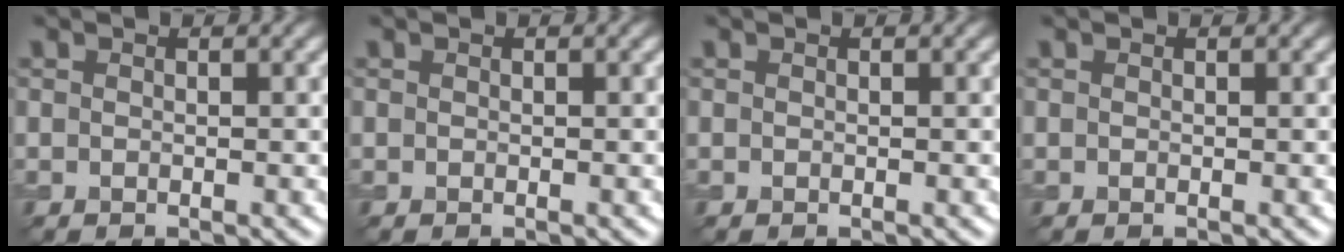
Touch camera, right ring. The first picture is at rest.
{"total": 0.0}
{"total": 0.0}
{"total": 0.0}